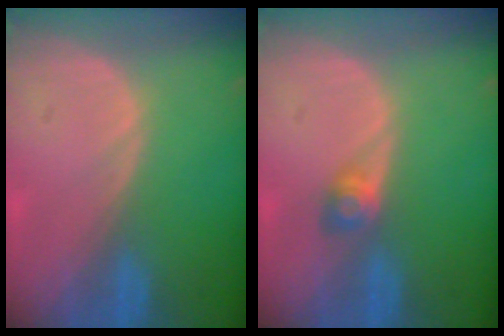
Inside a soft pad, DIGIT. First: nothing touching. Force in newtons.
{"total": 2.5, "press": 2.3, "slide": 1.0}